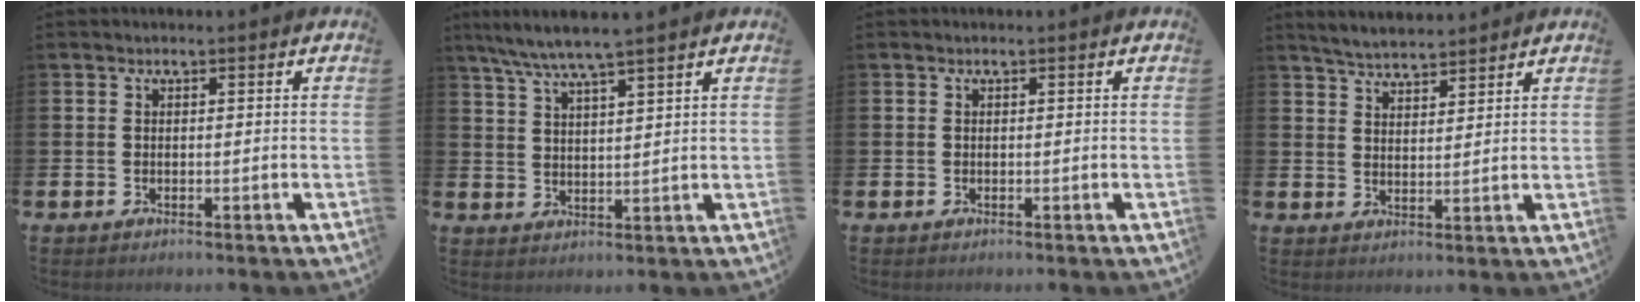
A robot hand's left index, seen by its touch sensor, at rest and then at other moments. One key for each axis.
{"total": 5.6, "fx": 5.2, "fy": -0.4, "fz": 2.2, "tx": -0.059, "ty": -0.018, "tz": 0.092}
{"total": 0.0}
{"total": 4.5, "fx": 4.4, "fy": 0.4, "fz": 0.3, "tx": -0.012, "ty": -0.021, "tz": 0.079}